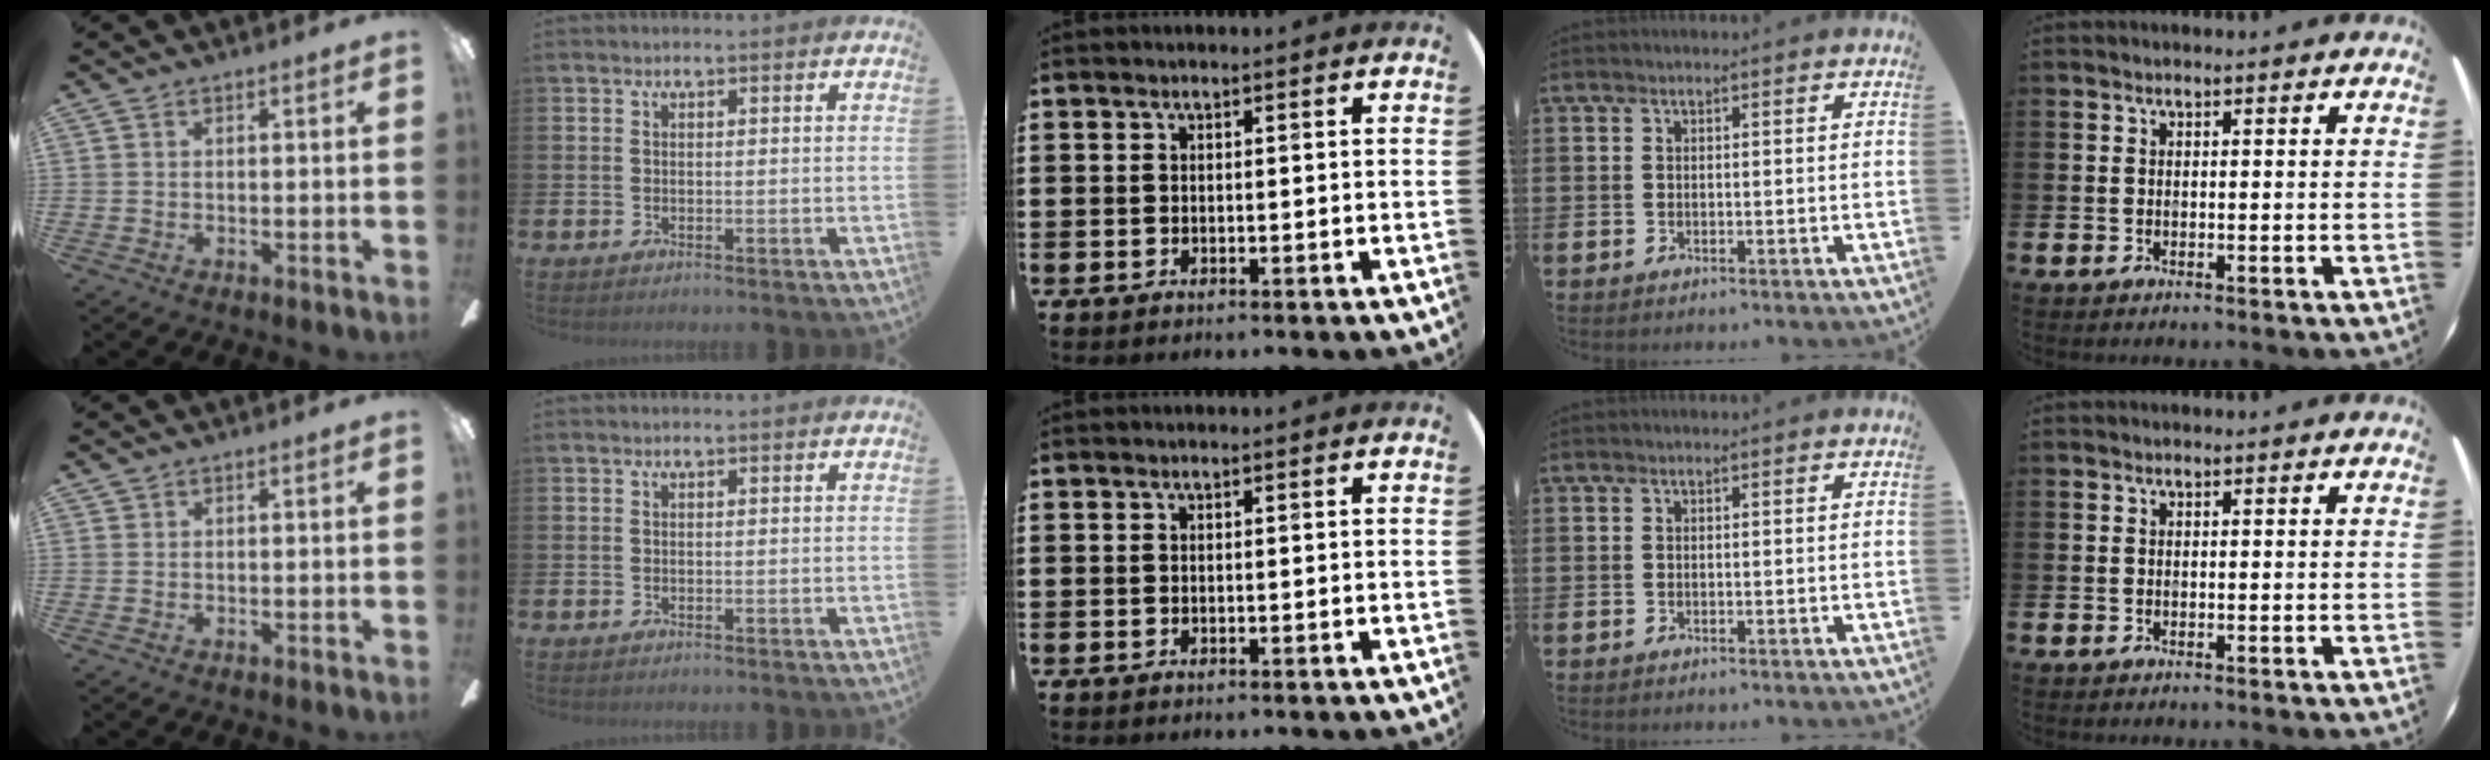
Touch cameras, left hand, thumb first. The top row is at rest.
{}